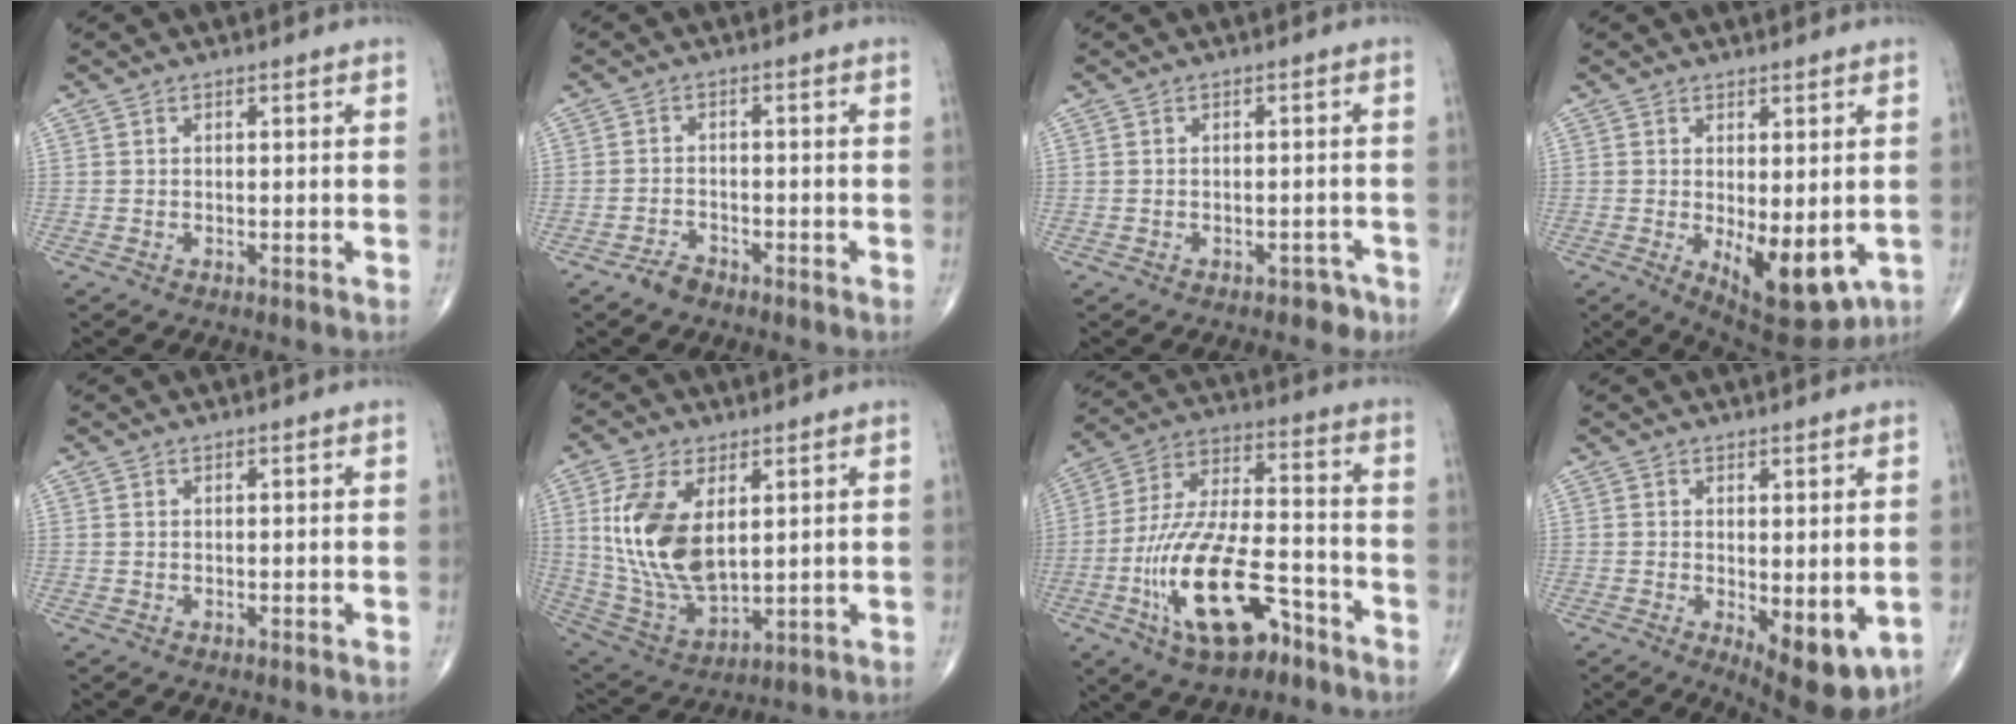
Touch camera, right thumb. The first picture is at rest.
{"total": 2.7, "force": [-2.2, 1.3, 0.9], "torque": [-0.019, 0.010, -0.039]}
{"total": 2.6, "force": [-1.9, 1.6, 0.6], "torque": [-0.001, 0.020, -0.021]}
{"total": 11.6, "force": [-2.5, 5.1, 10.1], "torque": [-0.125, -0.023, -0.017]}
{"total": 0.0}
{"total": 16.3, "force": [3.8, 8.7, 13.2], "torque": [-0.259, -0.020, 0.088]}
{"total": 19.7, "force": [-8.9, 8.5, 15.4], "torque": [-0.286, 0.051, -0.151]}
{"total": 9.3, "force": [-1.8, 3.8, 8.3], "torque": [-0.099, -0.023, -0.012]}